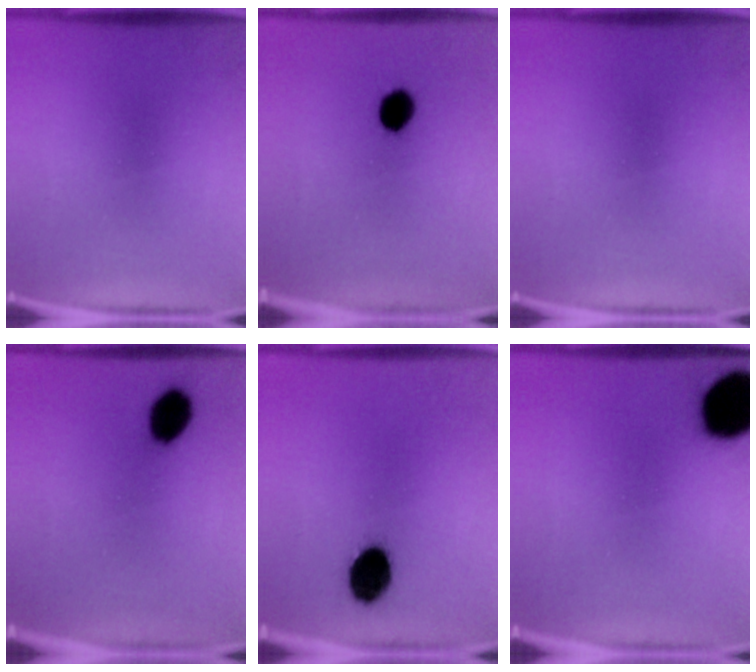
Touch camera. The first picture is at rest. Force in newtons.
{"total": 6.1}
{"total": 0.0}
{"total": 8.2}
{"total": 9.4}
{"total": 18.7}